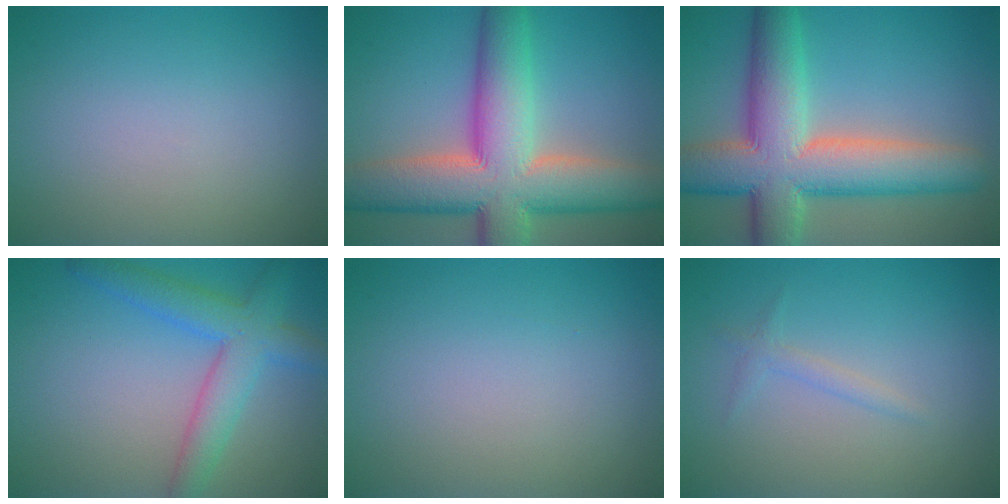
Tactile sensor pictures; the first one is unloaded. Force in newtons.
{"total": 12.8, "press": 12.8, "slide": 0.6}
{"total": 11.4, "press": 11.4, "slide": 0.7}
{"total": 4.7, "press": 4.6, "slide": 0.4}
{"total": 0.0}
{"total": 1.1, "press": 1.1, "slide": 0.1}